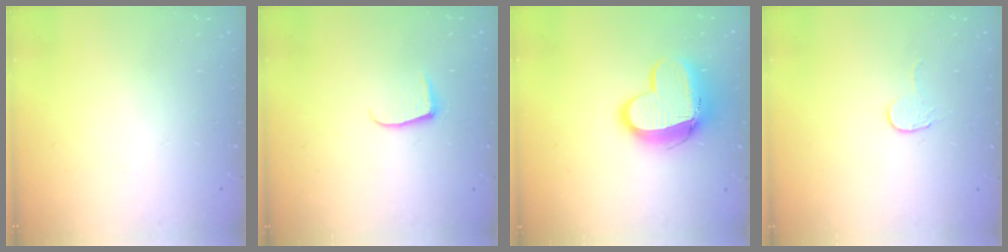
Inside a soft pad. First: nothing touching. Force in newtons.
{"total": 4.9, "press": 4.8, "slide": 0.6}
{"total": 14.1, "press": 14.1, "slide": 1.1}
{"total": 2.7, "press": 2.7, "slide": 0.2}